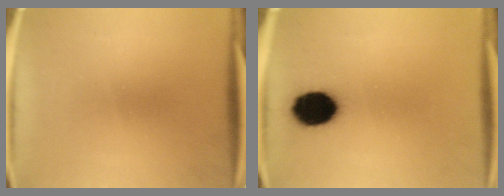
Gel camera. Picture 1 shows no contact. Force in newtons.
{"total": 11.8}